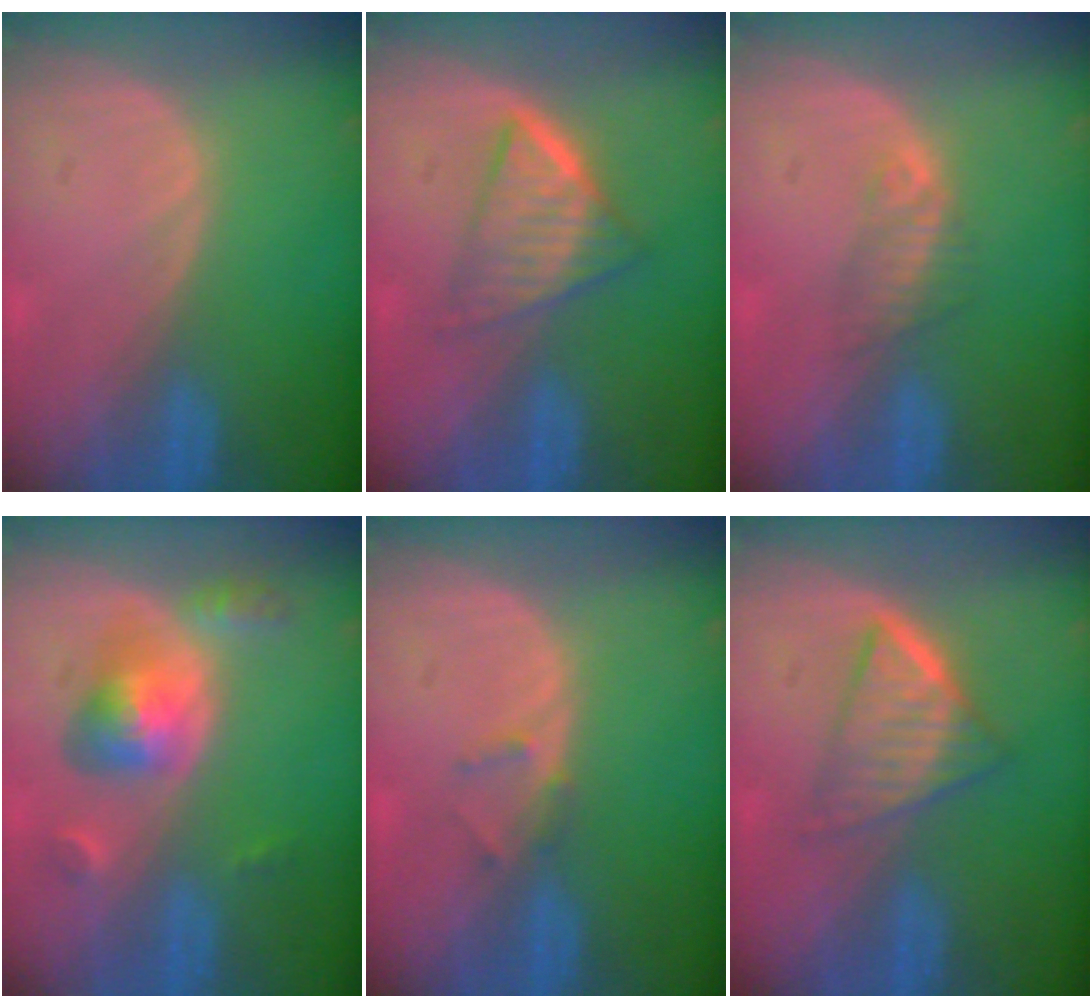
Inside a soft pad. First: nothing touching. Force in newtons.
{"total": 6.5, "press": 5.5, "slide": 3.5}
{"total": 2.3, "press": 2.1, "slide": 0.8}
{"total": 6.3, "press": 5.7, "slide": 2.5}
{"total": 1.3, "press": 1.1, "slide": 0.8}
{"total": 6.5, "press": 5.5, "slide": 3.5}